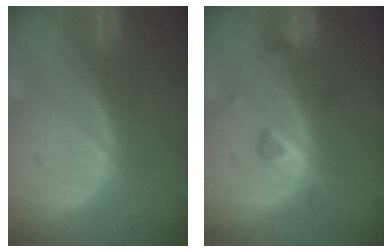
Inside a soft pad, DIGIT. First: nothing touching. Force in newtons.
{"total": 3.0, "press": 2.8, "slide": 0.9}